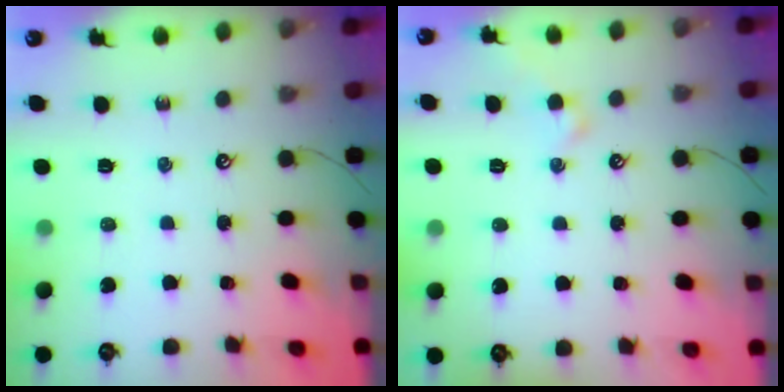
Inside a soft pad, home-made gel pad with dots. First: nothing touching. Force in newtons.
{"total": 1.3, "press": 1.2, "slide": 0.4}